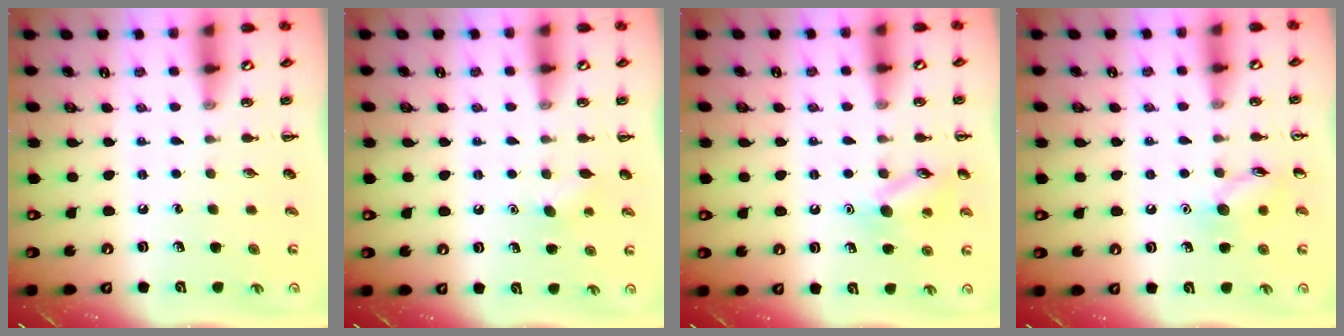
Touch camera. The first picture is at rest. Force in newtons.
{"total": 3.8, "press": 3.7, "slide": 0.8}
{"total": 10.5, "press": 10.4, "slide": 1.4}
{"total": 8.1, "press": 8.1, "slide": 0.7}